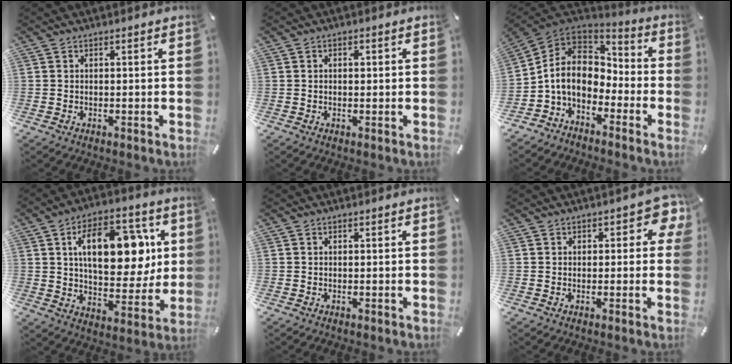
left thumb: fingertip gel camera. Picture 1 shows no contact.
{"total": 1.3, "force": [0.1, 0.7, 1.0], "torque": [-0.012, 0.001, -0.001]}
{"total": 8.8, "force": [-2.6, 7.2, 4.4], "torque": [-0.117, 0.004, -0.050]}
{"total": 19.1, "force": [5.4, 11.0, 14.7], "torque": [-0.208, -0.003, 0.088]}
{"total": 0.0}
{"total": 5.2, "force": [1.9, 3.1, 3.8], "torque": [-0.036, -0.003, 0.026]}